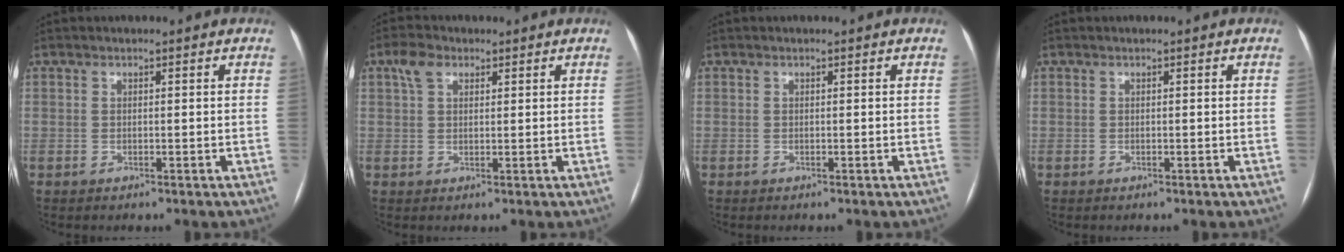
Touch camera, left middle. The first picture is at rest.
{"total": 3.5, "force": [1.9, 2.1, 2.0], "torque": [-0.047, 0.018, 0.038]}
{"total": 0.0}
{"total": 0.0}